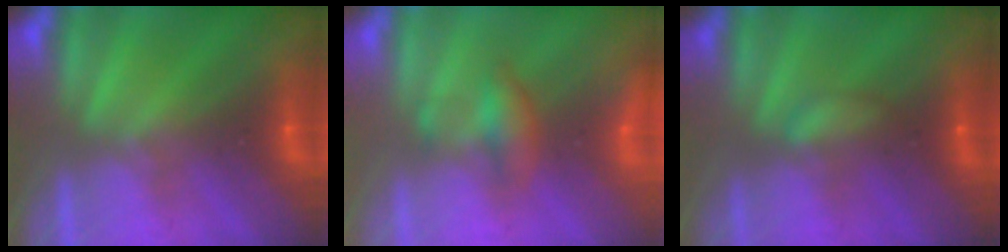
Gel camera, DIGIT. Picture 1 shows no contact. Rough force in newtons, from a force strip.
{"total": 2.0}
{"total": 2.1}